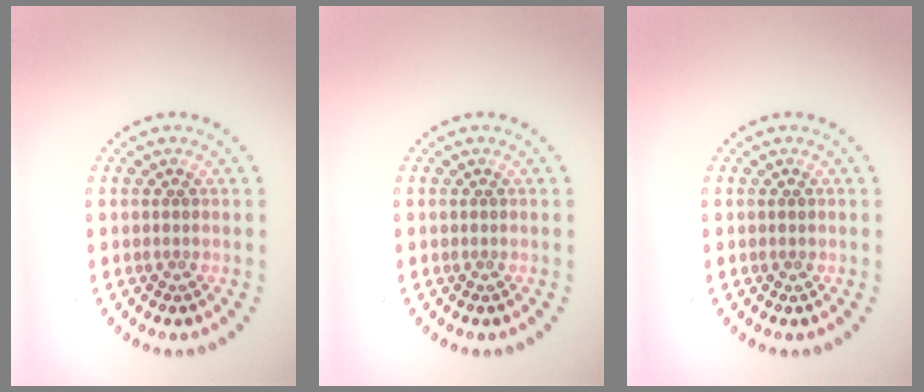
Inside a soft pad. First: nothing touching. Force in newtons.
{"total": 0.0}
{"total": 0.6, "press": 0.6, "slide": 0.1}